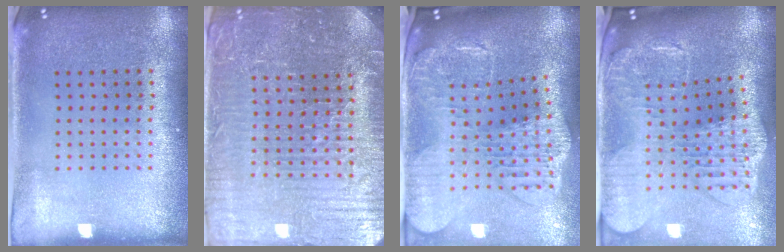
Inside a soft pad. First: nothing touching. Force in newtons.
{"total": 5.4, "press": 5.1, "slide": 1.9}
{"total": 3.1, "press": 2.5, "slide": 1.8}
{"total": 3.1, "press": 2.5, "slide": 1.8}